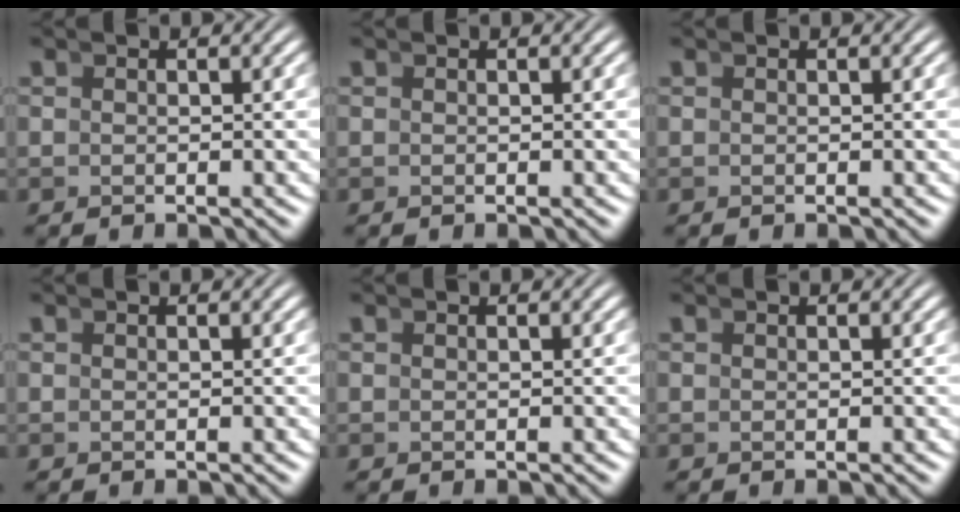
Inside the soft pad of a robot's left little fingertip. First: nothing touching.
{"total": 0.0}
{"total": 0.0}
{"total": 0.0}
{"total": 0.0}
{"total": 0.0}